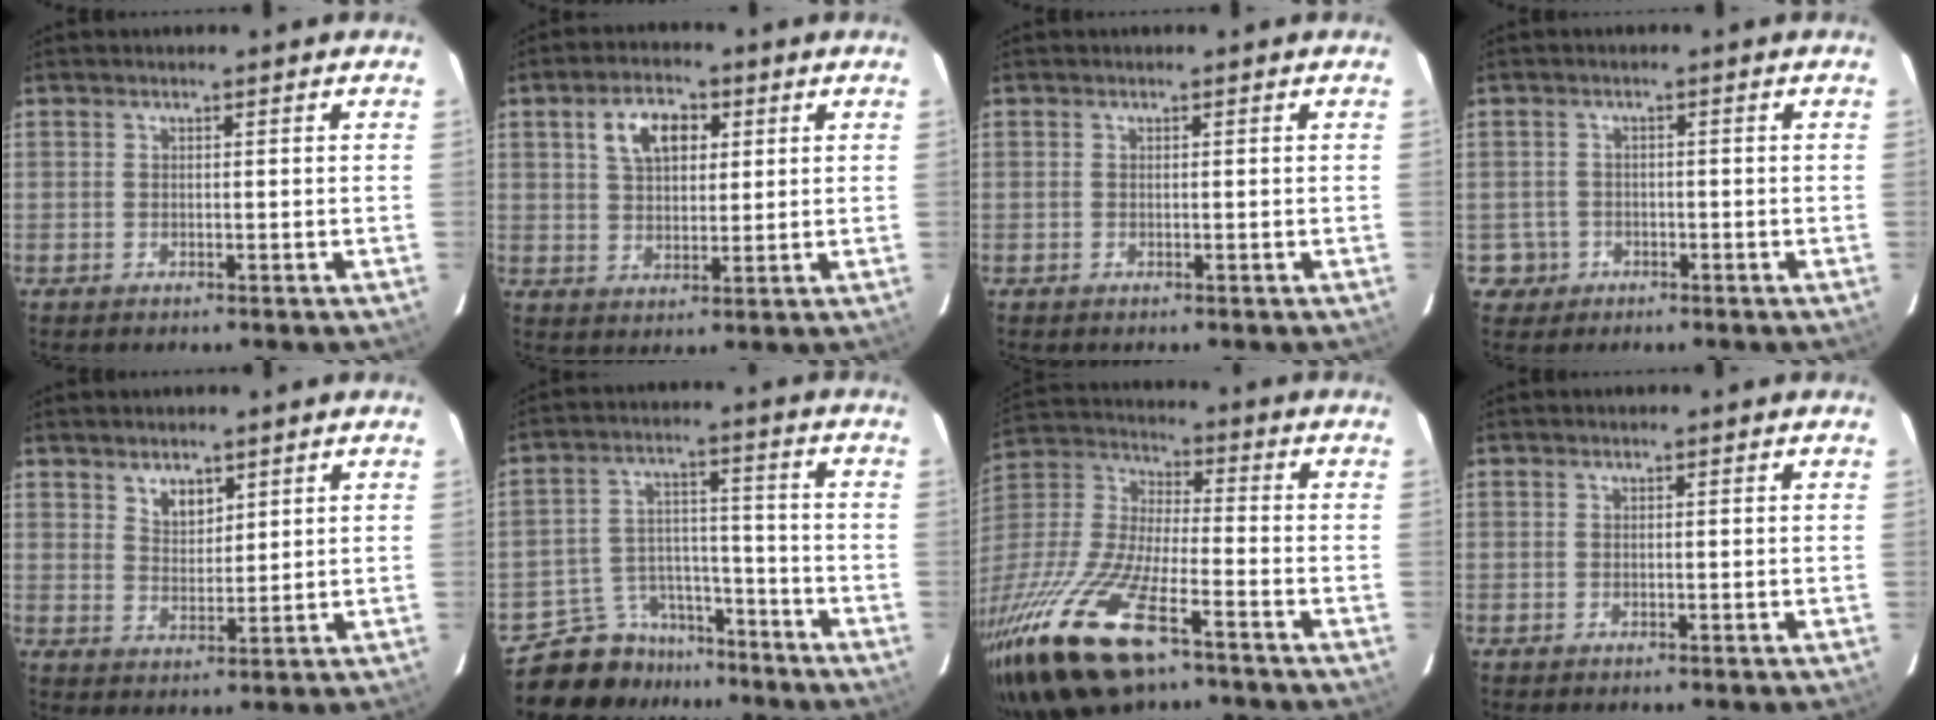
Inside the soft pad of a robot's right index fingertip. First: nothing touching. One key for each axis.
{"total": 7.7, "fx": 2.9, "fy": 4.7, "fz": 5.4, "tx": -0.098, "ty": 0.023, "tz": 0.054}
{"total": 0.0}
{"total": 3.6, "fx": -1.2, "fy": 3.4, "fz": 0.1, "tx": -0.008, "ty": 0.017, "tz": -0.016}
{"total": 4.3, "fx": 2.8, "fy": 2.4, "fz": 2.1, "tx": -0.031, "ty": 0.002, "tz": 0.052}
{"total": 11.1, "fx": -9.5, "fy": 5.6, "fz": 0.9, "tx": -0.034, "ty": 0.044, "tz": -0.144}
{"total": 26.3, "fx": -16.5, "fy": 8.4, "fz": 18.7, "tx": -0.405, "ty": -0.059, "tz": -0.303}
{"total": 0.0}